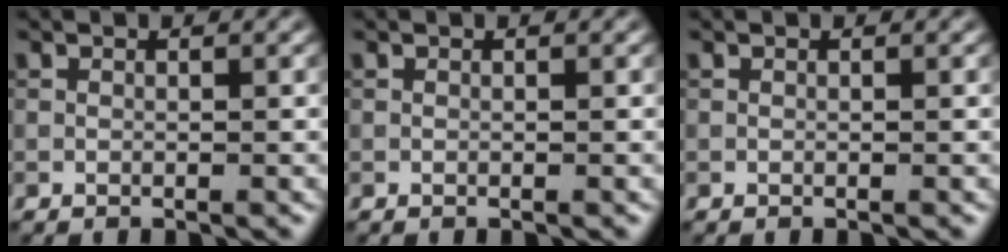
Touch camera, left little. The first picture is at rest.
{"total": 0.0}
{"total": 0.0}